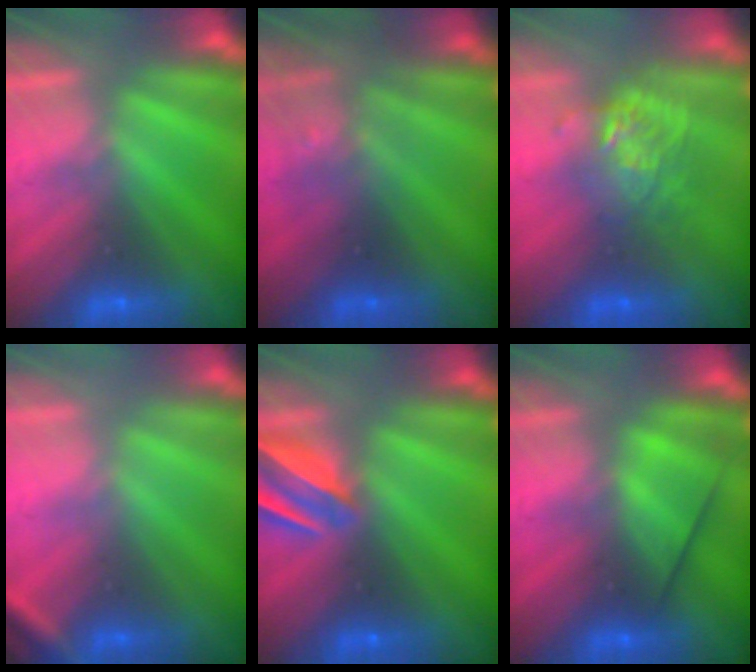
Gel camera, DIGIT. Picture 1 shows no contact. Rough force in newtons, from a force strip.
{"total": 2.8}
{"total": 8.1}
{"total": 2.5}
{"total": 8.5}
{"total": 2.6}